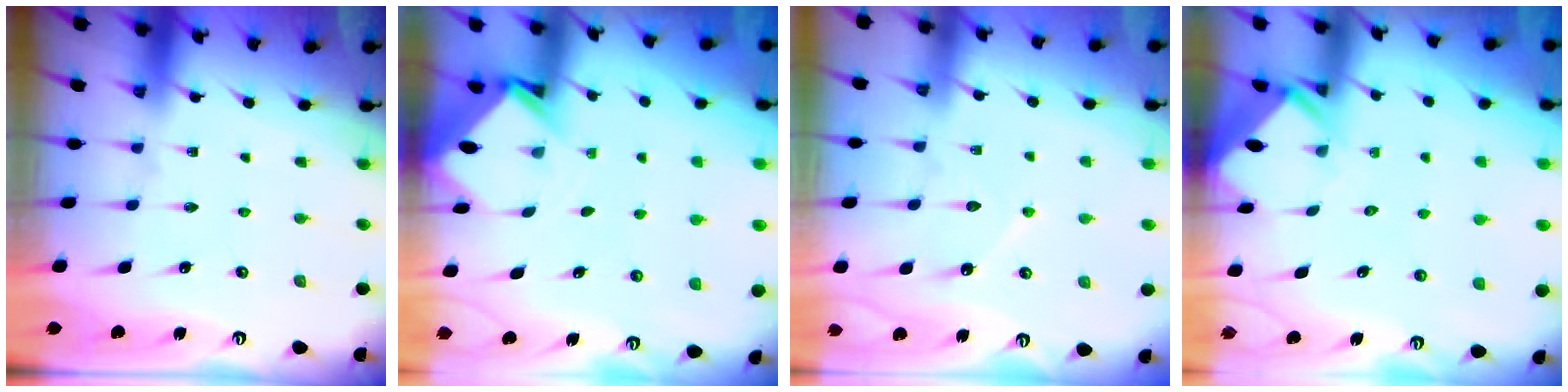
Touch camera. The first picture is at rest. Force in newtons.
{"total": 2.9, "press": 2.9, "slide": 0.2}
{"total": 4.6, "press": 4.5, "slide": 0.7}
{"total": 2.6, "press": 2.6, "slide": 0.1}